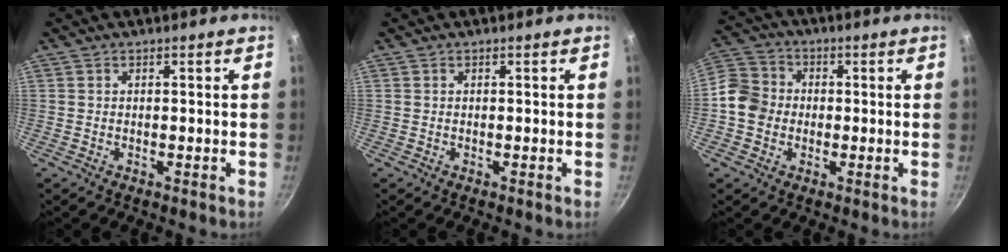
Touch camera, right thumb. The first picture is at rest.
{"total": 0.0}
{"total": 8.3, "force": [-0.9, 7.3, 3.8], "torque": [-0.044, 0.019, -0.039]}